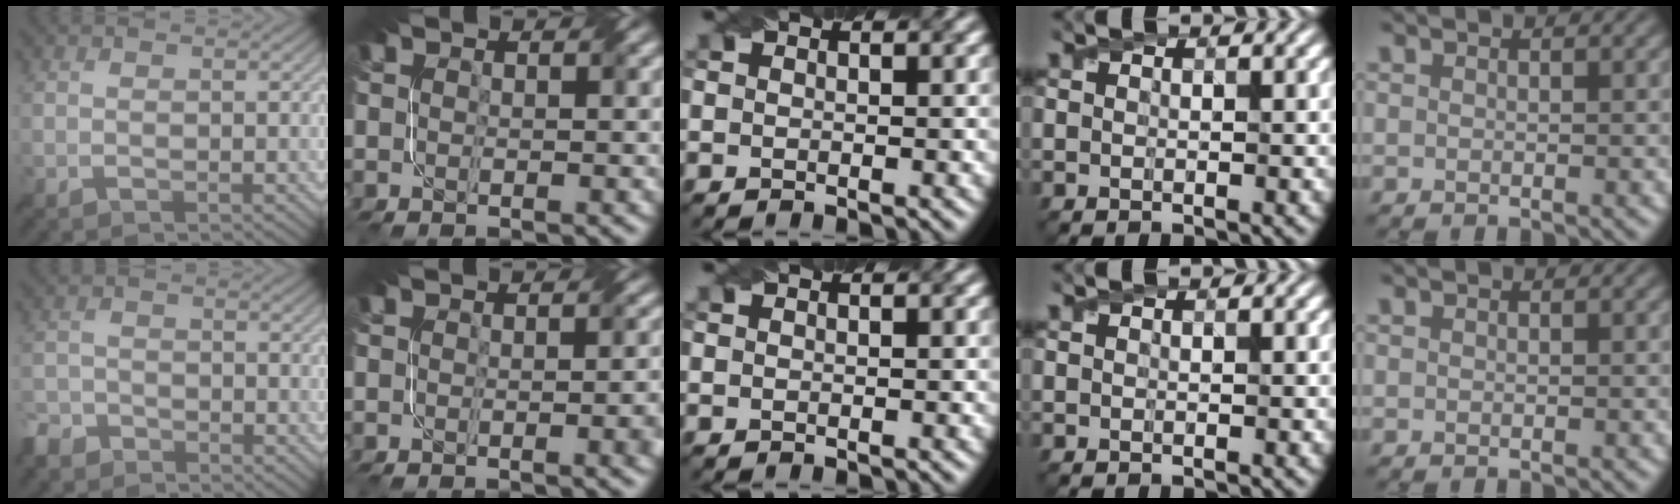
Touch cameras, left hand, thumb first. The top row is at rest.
{"thumb": {"total": 3.6, "force": [-3.2, 1.6, 0.7], "torque": [-0.012, -0.003, -0.075]}, "index": {"total": 2.4, "force": [-0.4, 0.6, 2.3], "torque": [-0.018, 0.004, -0.005]}}